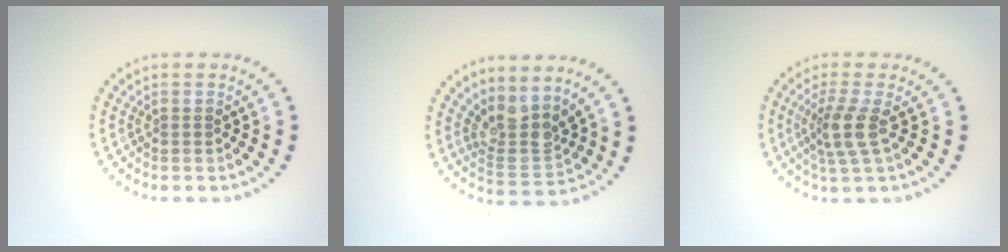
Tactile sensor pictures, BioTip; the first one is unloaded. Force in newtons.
{"total": 3.6, "press": 2.7, "slide": 2.3}
{"total": 3.0, "press": 2.3, "slide": 1.9}